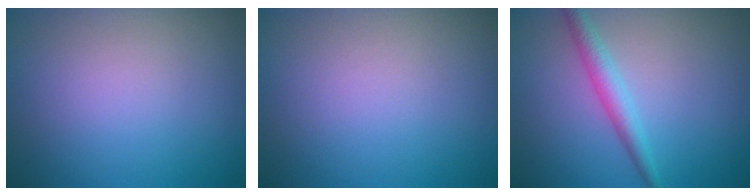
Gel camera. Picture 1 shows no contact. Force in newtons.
{"total": 0.0}
{"total": 2.5, "press": 2.5, "slide": 0.1}